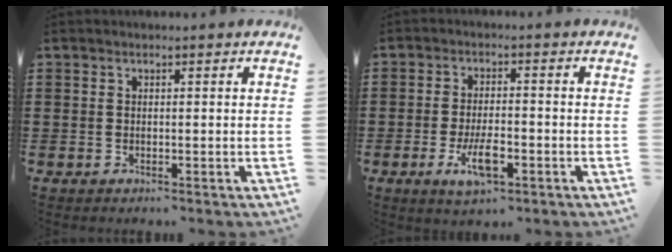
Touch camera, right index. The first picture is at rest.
{"total": 5.9, "force": [-2.4, 1.9, 5.1], "torque": [-0.093, -0.008, -0.047]}